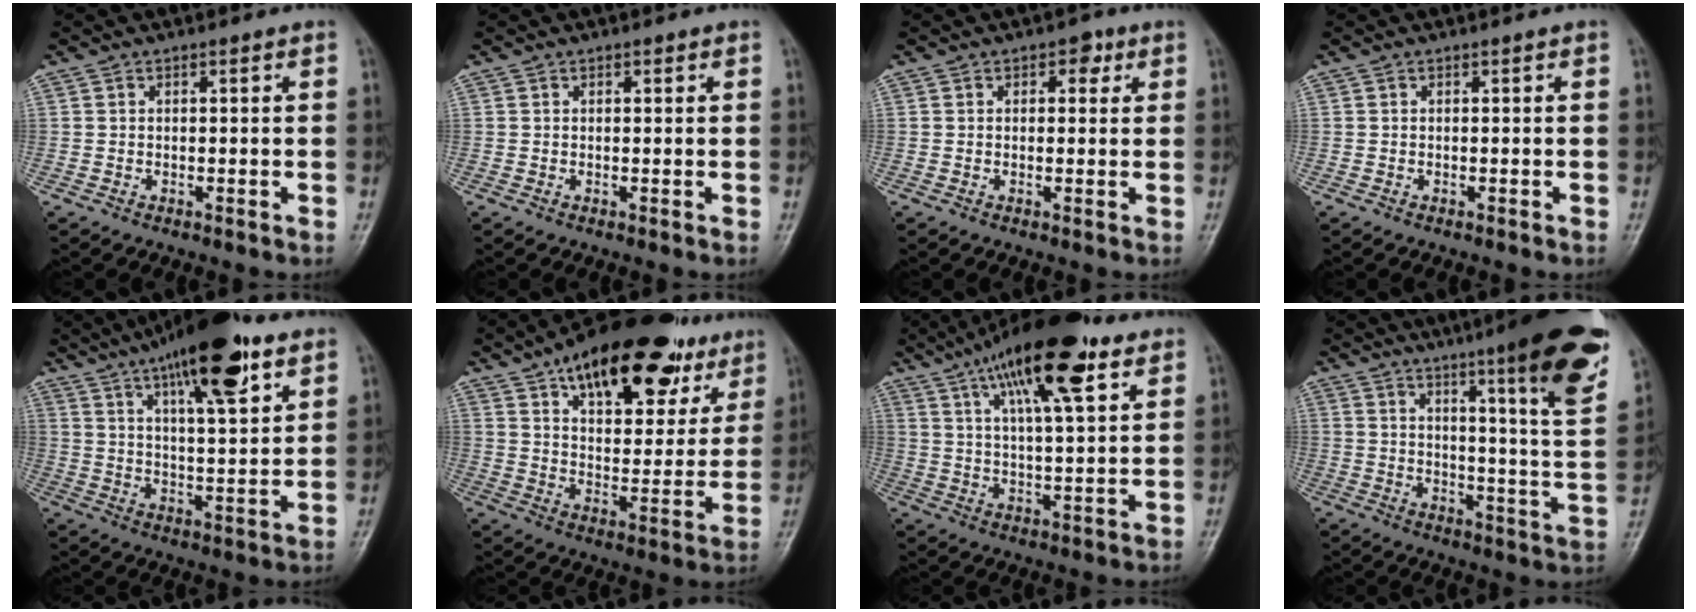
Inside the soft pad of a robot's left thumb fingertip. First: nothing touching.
{"total": 0.7, "force": [0.4, 0.4, 0.5], "torque": [-0.004, -0.001, 0.004]}
{"total": 2.9, "force": [1.3, 1.9, 1.8], "torque": [-0.004, 0.000, 0.012]}
{"total": 0.0}
{"total": 19.7, "force": [11.4, 5.6, 15.0], "torque": [-0.220, -0.035, 0.182]}
{"total": 26.1, "force": [15.9, 11.9, 16.9], "torque": [-0.212, -0.031, 0.239]}
{"total": 18.9, "force": [10.4, 5.5, 14.8], "torque": [-0.227, -0.020, 0.169]}
{"total": 21.8, "force": [12.9, 2.3, 17.4], "torque": [-0.214, -0.058, 0.171]}